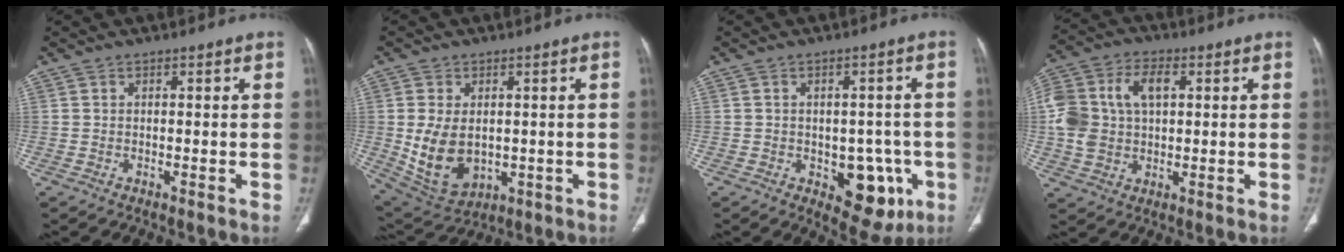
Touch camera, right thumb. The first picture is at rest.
{"total": 11.5, "force": [-0.5, 7.9, 8.4], "torque": [-0.142, -0.008, 0.018]}
{"total": 10.2, "force": [-3.4, 6.3, 7.3], "torque": [-0.044, 0.009, -0.032]}
{"total": 14.5, "force": [2.4, 9.7, 10.5], "torque": [-0.215, 0.019, 0.043]}